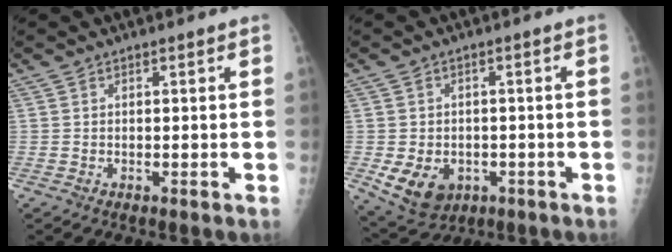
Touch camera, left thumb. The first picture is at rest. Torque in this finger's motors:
{"motor_torque": [0.00, 0.00, 0.77, 0.19, 0.08]}